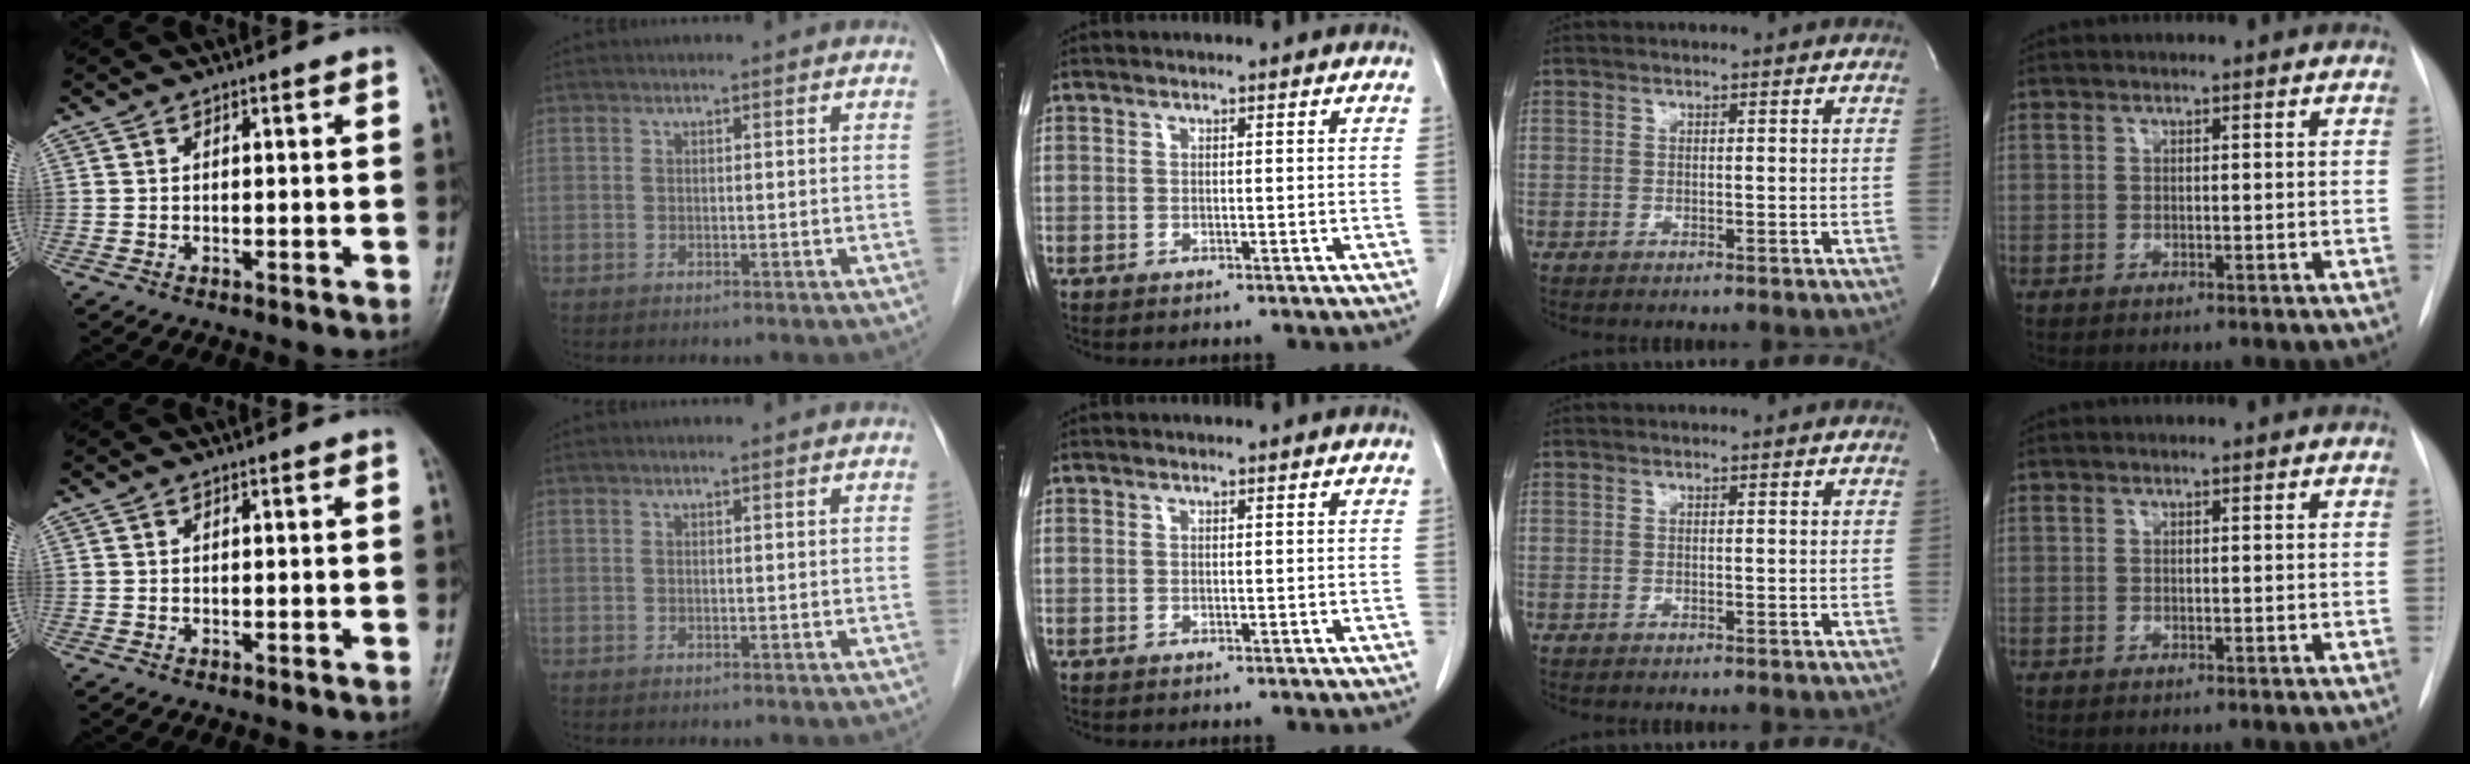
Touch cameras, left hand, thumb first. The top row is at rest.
{}